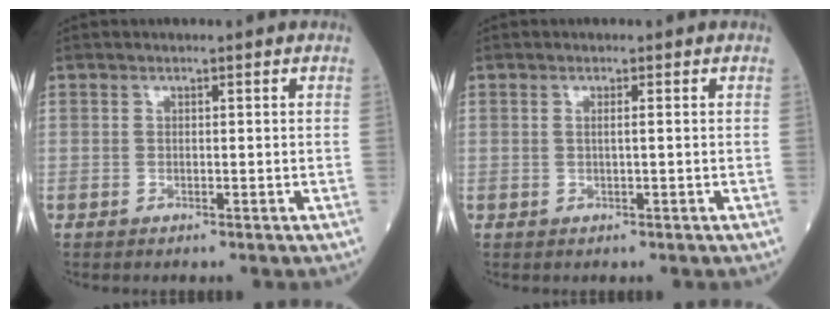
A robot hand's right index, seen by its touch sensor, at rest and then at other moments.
{"total": 0.8, "force": [0.1, -0.1, 0.8], "torque": [-0.018, 0.001, 0.000]}